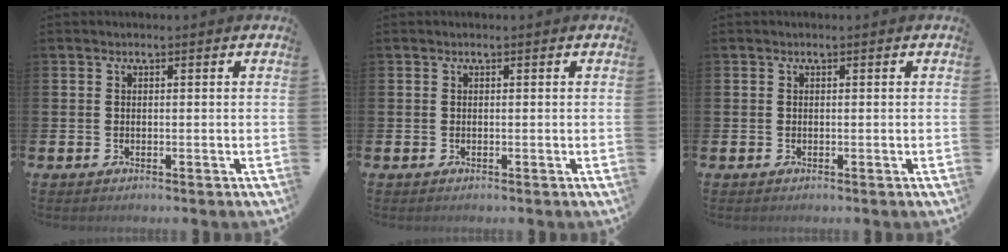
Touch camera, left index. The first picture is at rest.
{"total": 0.0}
{"total": 0.0}